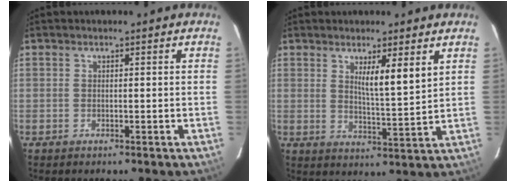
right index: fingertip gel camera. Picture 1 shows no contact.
{"total": 6.3, "force": [3.1, 1.0, 5.4], "torque": [-0.091, -0.011, 0.055]}